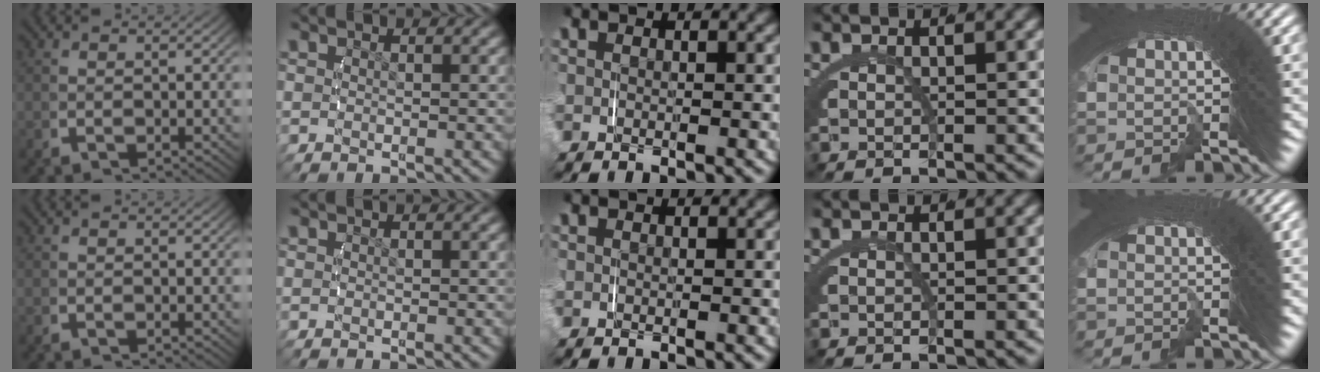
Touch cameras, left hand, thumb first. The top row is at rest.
{}